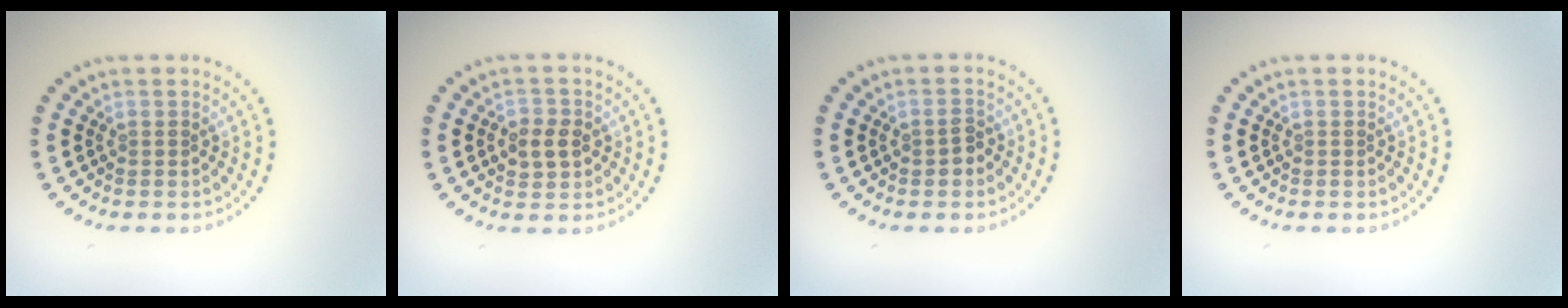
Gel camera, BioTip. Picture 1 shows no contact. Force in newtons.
{"total": 2.6, "press": 2.5, "slide": 0.4}
{"total": 1.2, "press": 1.2, "slide": 0.2}
{"total": 0.0}